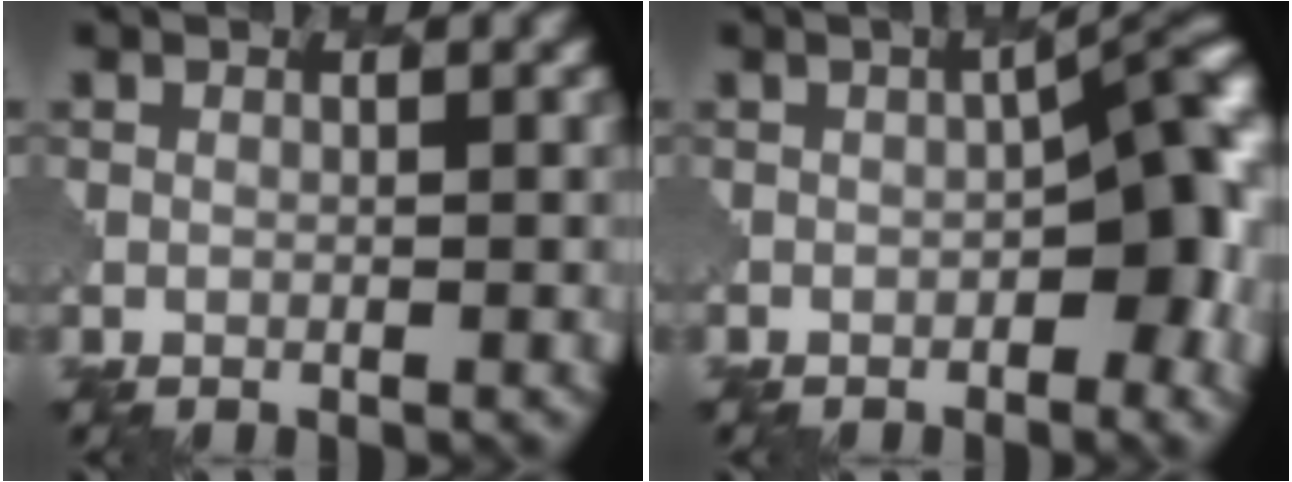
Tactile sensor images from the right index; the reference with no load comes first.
{"total": 7.4, "force": [-2.0, 3.0, 6.5], "torque": [-0.058, 0.006, -0.033]}